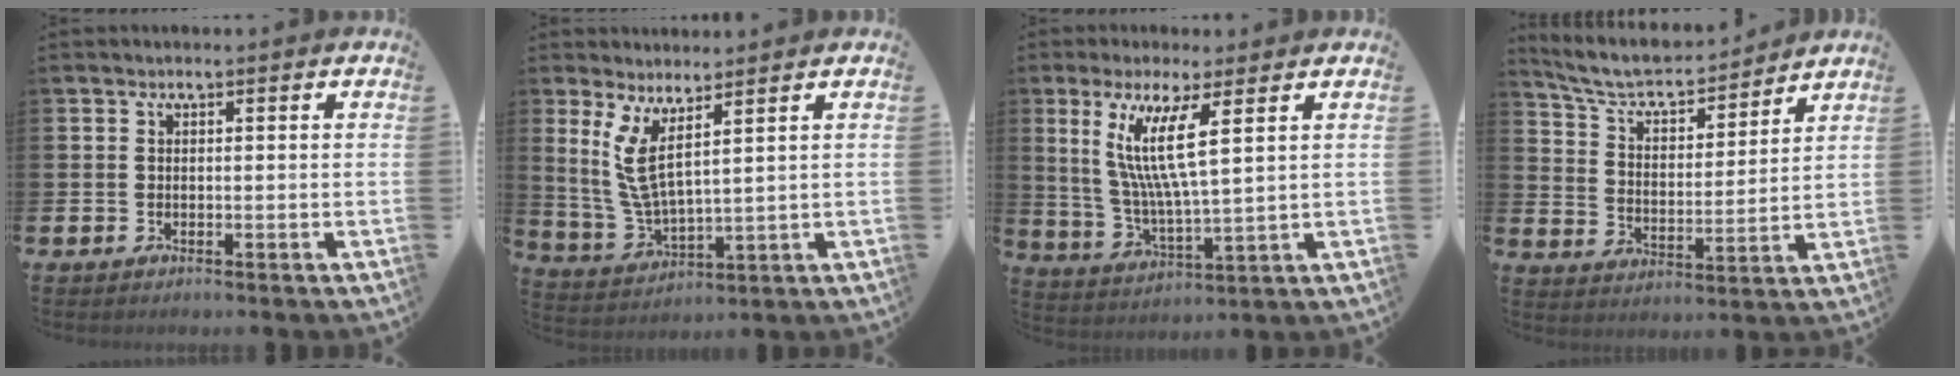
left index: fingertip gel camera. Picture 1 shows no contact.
{"total": 6.0, "force": [3.9, 1.4, 4.4], "torque": [-0.102, -0.028, 0.068]}
{"total": 9.6, "force": [5.1, 1.3, 8.0], "torque": [-0.158, -0.017, 0.086]}
{"total": 7.3, "force": [6.8, 1.6, 2.3], "torque": [-0.078, -0.051, 0.114]}